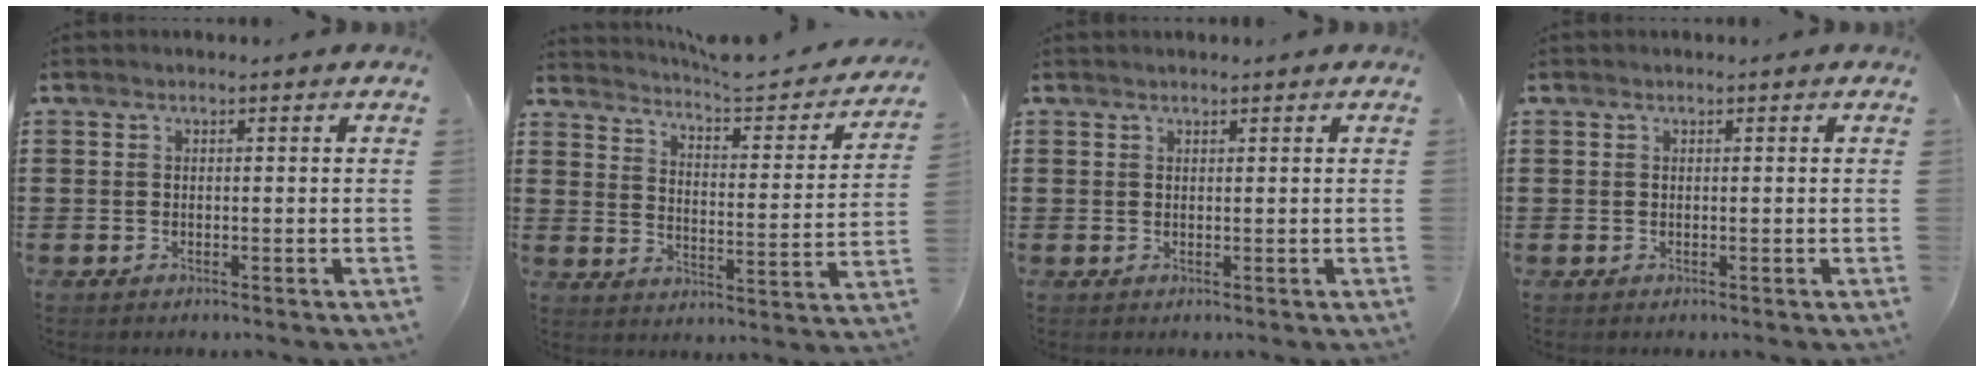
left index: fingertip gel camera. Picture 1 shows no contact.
{"total": 4.6, "force": [4.4, -0.1, 1.4], "torque": [-0.044, -0.036, 0.066]}
{"total": 0.7, "force": [0.7, 0.1, 0.1], "torque": [-0.004, 0.000, 0.014]}
{"total": 0.0}